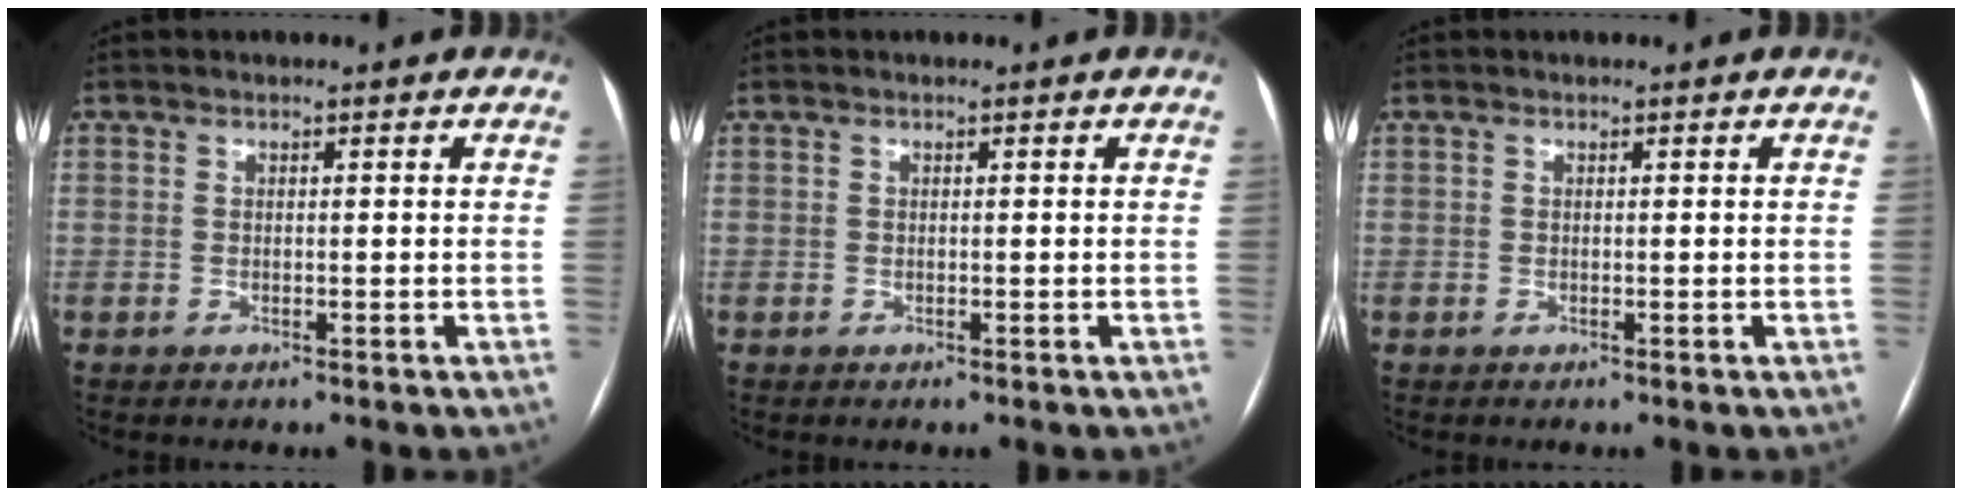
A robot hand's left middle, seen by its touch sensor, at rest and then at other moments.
{"total": 0.0}
{"total": 0.0}